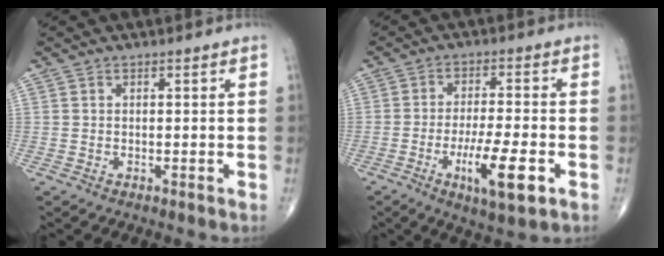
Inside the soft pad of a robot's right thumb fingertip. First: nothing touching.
{"total": 10.7, "force": [-4.0, 2.5, 9.6], "torque": [-0.170, 0.001, -0.064]}